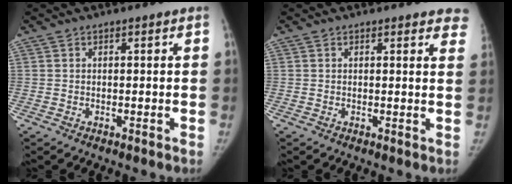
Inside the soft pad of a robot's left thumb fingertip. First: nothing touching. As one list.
[{"total": 5.1, "force": [4.5, 1.6, 1.7], "torque": [0.011, -0.017, 0.031]}]